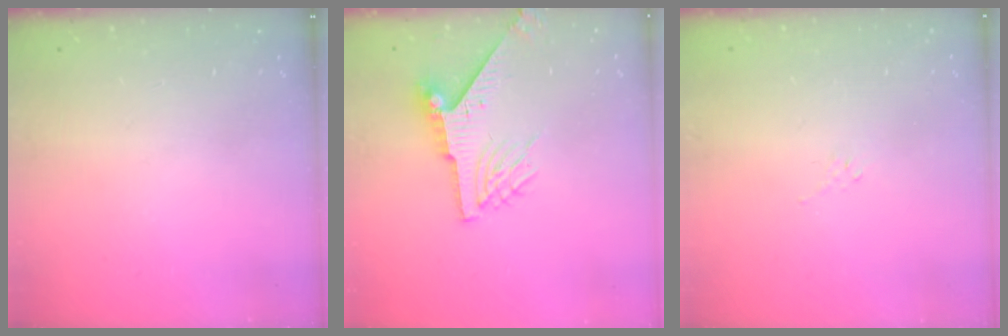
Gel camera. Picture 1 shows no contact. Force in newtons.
{"total": 7.9, "press": 7.9, "slide": 0.8}
{"total": 4.3, "press": 4.2, "slide": 0.9}